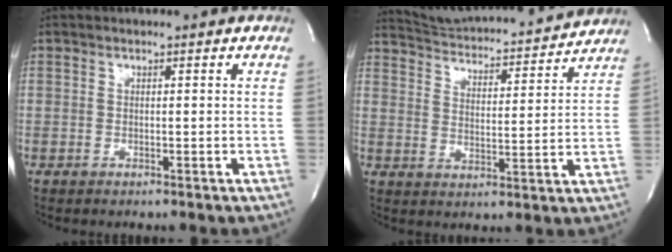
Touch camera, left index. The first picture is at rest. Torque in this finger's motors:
{"motor_torque": [-0.12, -0.20, 0.09, 0.01]}